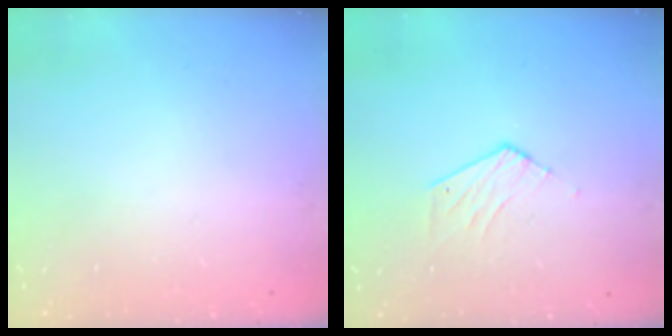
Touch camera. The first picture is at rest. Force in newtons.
{"total": 3.9, "press": 3.9, "slide": 0.3}